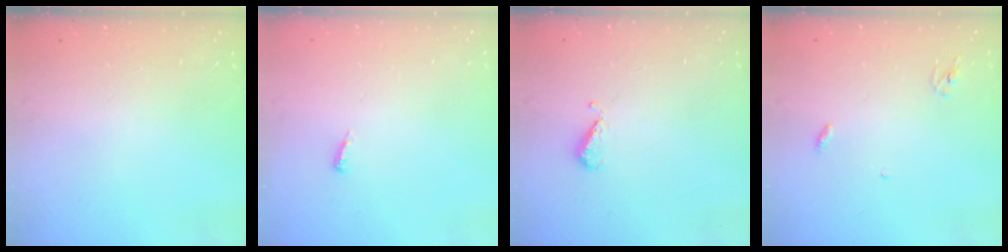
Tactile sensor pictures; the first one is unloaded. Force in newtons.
{"total": 4.9, "press": 4.9, "slide": 0.5}
{"total": 4.8, "press": 4.7, "slide": 0.9}
{"total": 2.8, "press": 2.8, "slide": 0.2}